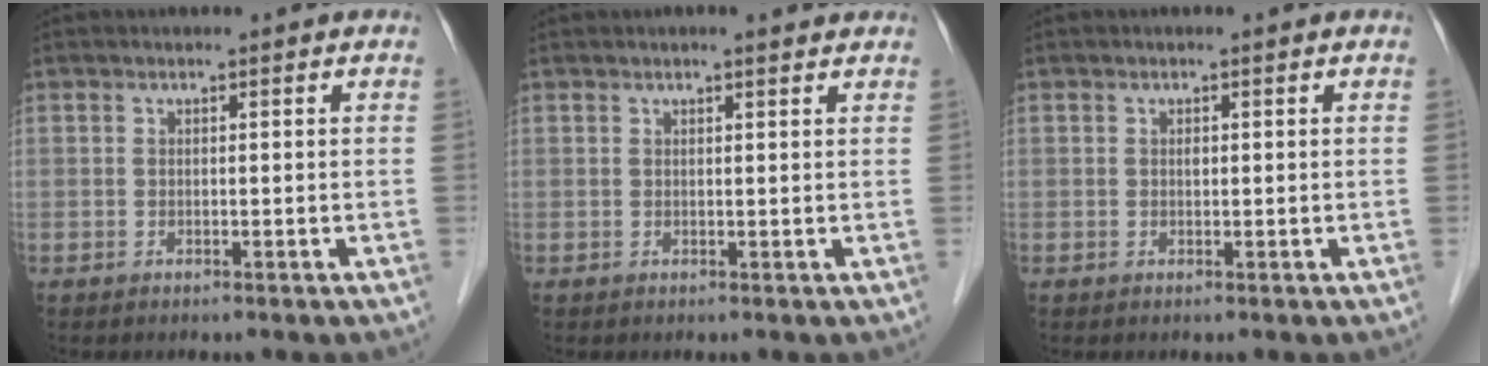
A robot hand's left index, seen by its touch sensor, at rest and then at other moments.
{"total": 2.3, "force": [2.0, 0.4, 1.2], "torque": [-0.019, 0.016, 0.025]}
{"total": 0.0}